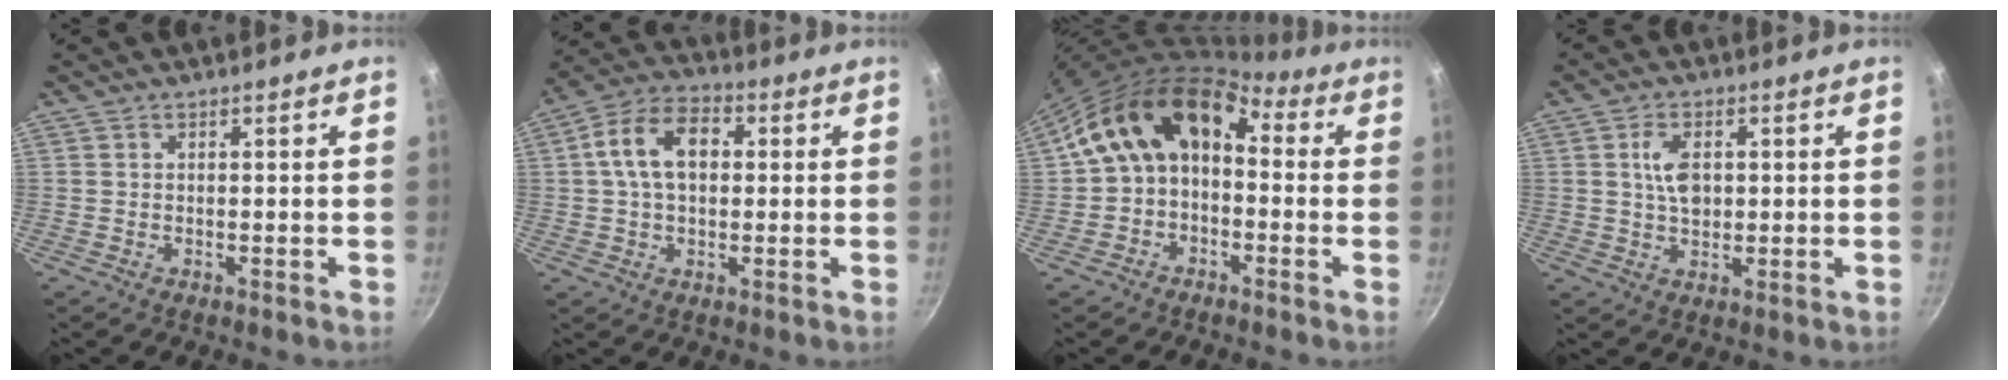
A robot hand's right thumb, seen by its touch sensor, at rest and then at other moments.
{"total": 11.2, "force": [1.7, 7.4, 8.3], "torque": [-0.125, 0.024, 0.014]}
{"total": 14.1, "force": [0.7, 10.0, 9.9], "torque": [-0.147, 0.050, -0.005]}
{"total": 5.8, "force": [1.0, 3.6, 4.5], "torque": [-0.068, -0.001, 0.018]}